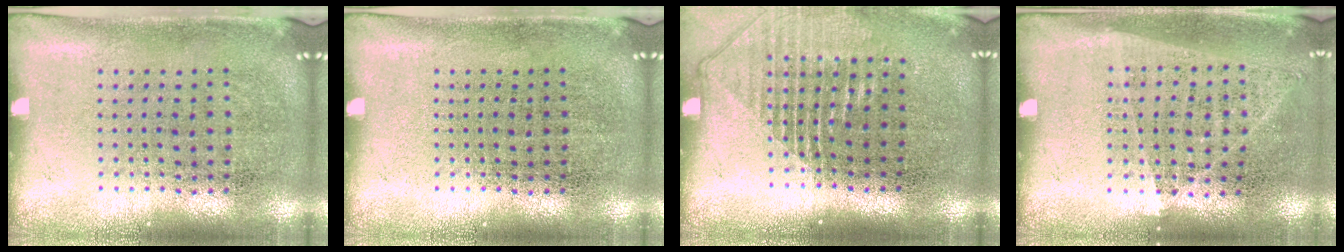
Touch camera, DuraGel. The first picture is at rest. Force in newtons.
{"total": 0.0}
{"total": 1.3, "press": 1.2, "slide": 0.6}
{"total": 1.0, "press": 0.9, "slide": 0.4}